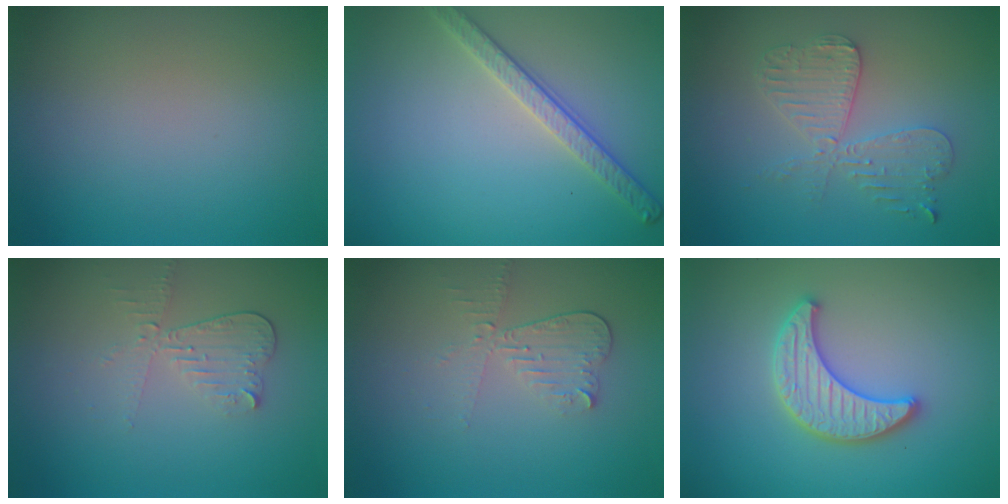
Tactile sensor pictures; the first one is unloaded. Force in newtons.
{"total": 2.8, "press": 2.7, "slide": 0.8}
{"total": 4.3, "press": 3.7, "slide": 2.1}
{"total": 2.3, "press": 2.1, "slide": 0.8}
{"total": 2.5, "press": 2.3, "slide": 0.9}
{"total": 3.6, "press": 3.5, "slide": 0.7}